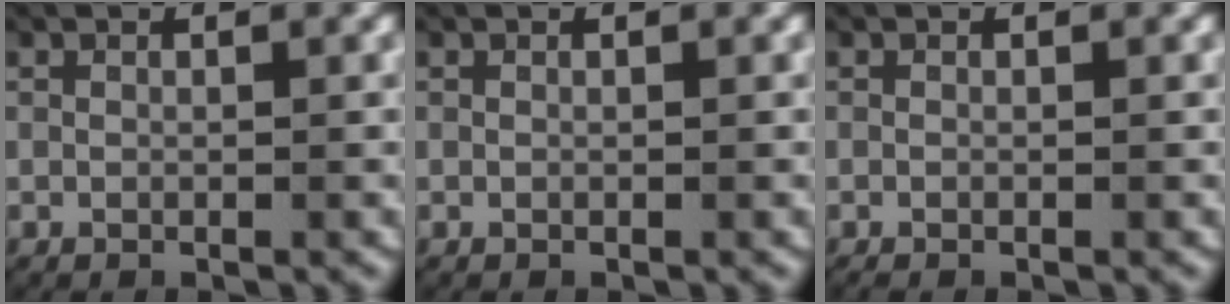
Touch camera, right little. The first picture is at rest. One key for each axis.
{"total": 0.0}
{"total": 0.7, "fx": -0.6, "fy": 0.3, "fz": 0.2, "tx": -0.007, "ty": -0.004, "tz": -0.007}